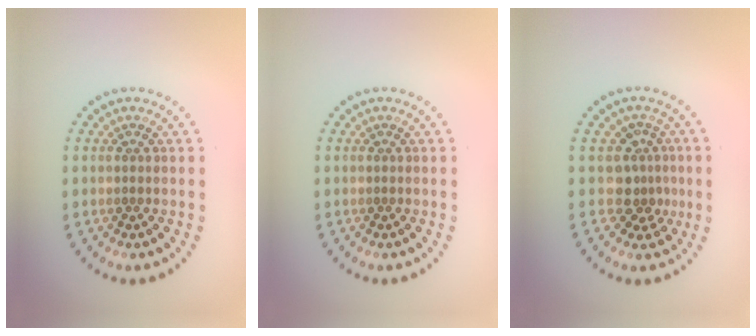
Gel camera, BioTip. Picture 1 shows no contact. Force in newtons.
{"total": 0.0}
{"total": 2.7, "press": 2.0, "slide": 1.8}